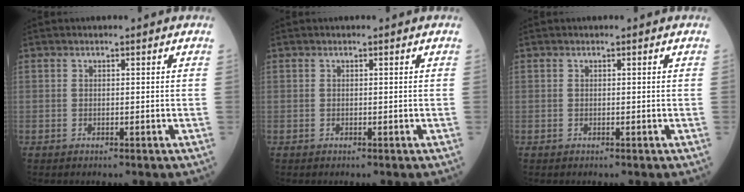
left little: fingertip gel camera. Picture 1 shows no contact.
{"total": 0.0}
{"total": 0.0}